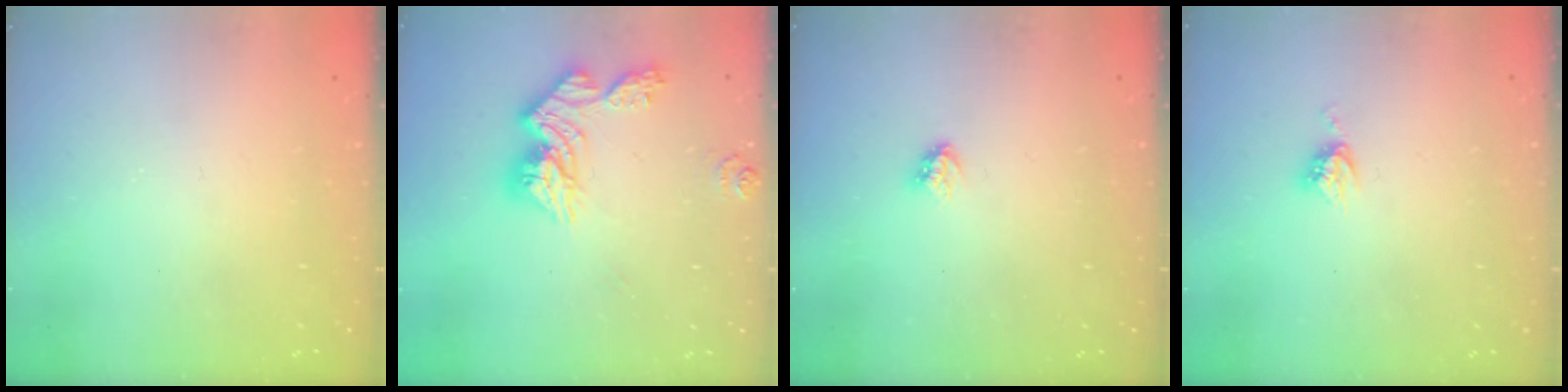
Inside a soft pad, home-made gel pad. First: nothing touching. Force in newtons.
{"total": 13.4, "press": 13.3, "slide": 1.2}
{"total": 3.0, "press": 2.9, "slide": 0.4}
{"total": 4.4, "press": 4.4, "slide": 0.1}